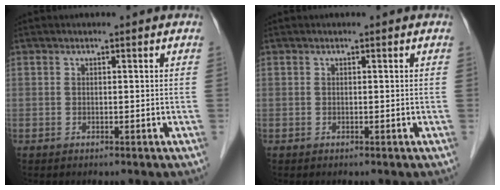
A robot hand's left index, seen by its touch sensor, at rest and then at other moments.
{"total": 0.0}